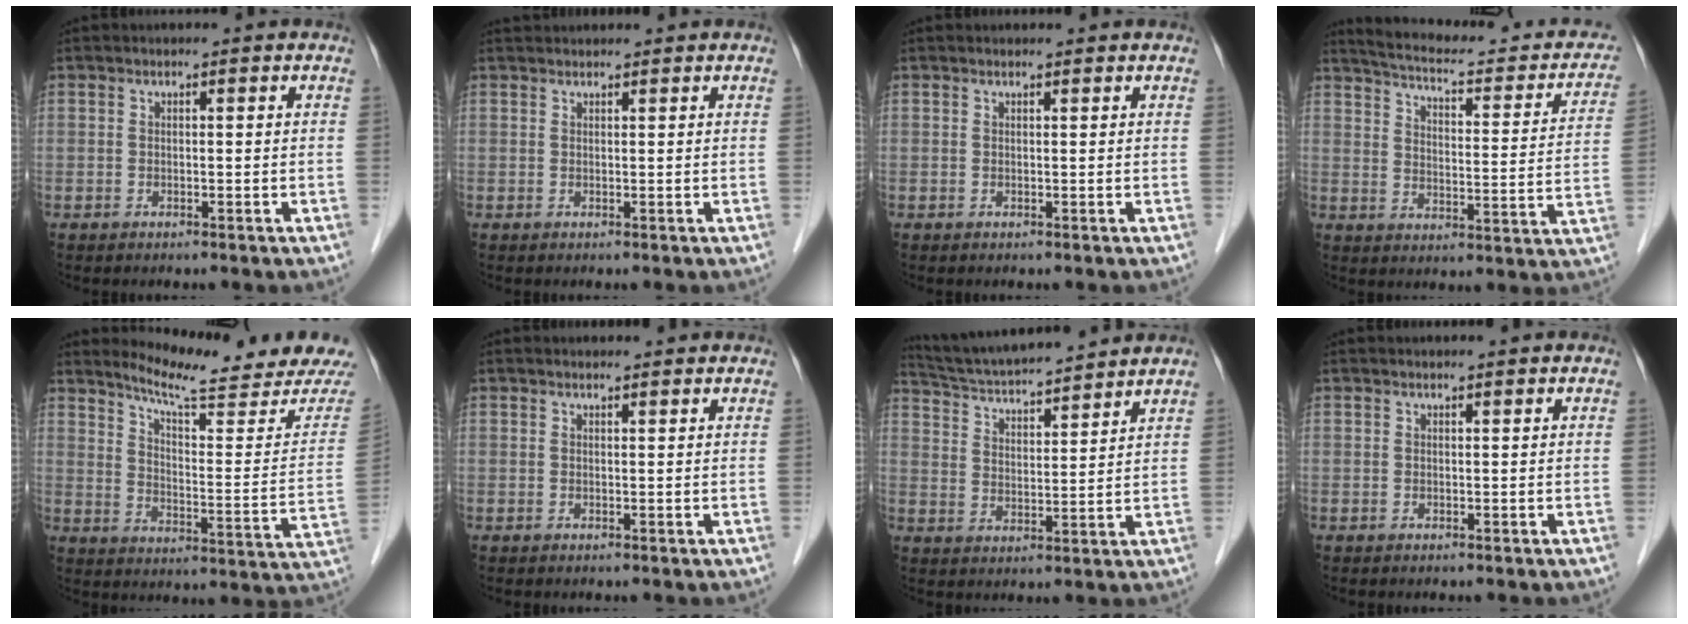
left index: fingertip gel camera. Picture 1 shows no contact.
{"total": 2.6, "force": [2.5, 0.2, 0.5], "torque": [-0.007, 0.031, 0.044]}
{"total": 1.1, "force": [1.1, 0.0, 0.2], "torque": [-0.010, 0.009, 0.016]}
{"total": 20.2, "force": [17.2, 5.1, 9.3], "torque": [-0.126, 0.001, 0.210]}
{"total": 16.5, "force": [15.7, -0.7, 5.0], "torque": [-0.081, -0.081, 0.209]}
{"total": 2.6, "force": [2.5, 0.2, 0.6], "torque": [-0.012, 0.015, 0.031]}
{"total": 13.9, "force": [13.0, 0.7, 5.1], "torque": [-0.097, 0.015, 0.214]}
{"total": 1.1, "force": [1.0, -0.1, 0.4], "torque": [-0.007, 0.007, 0.018]}